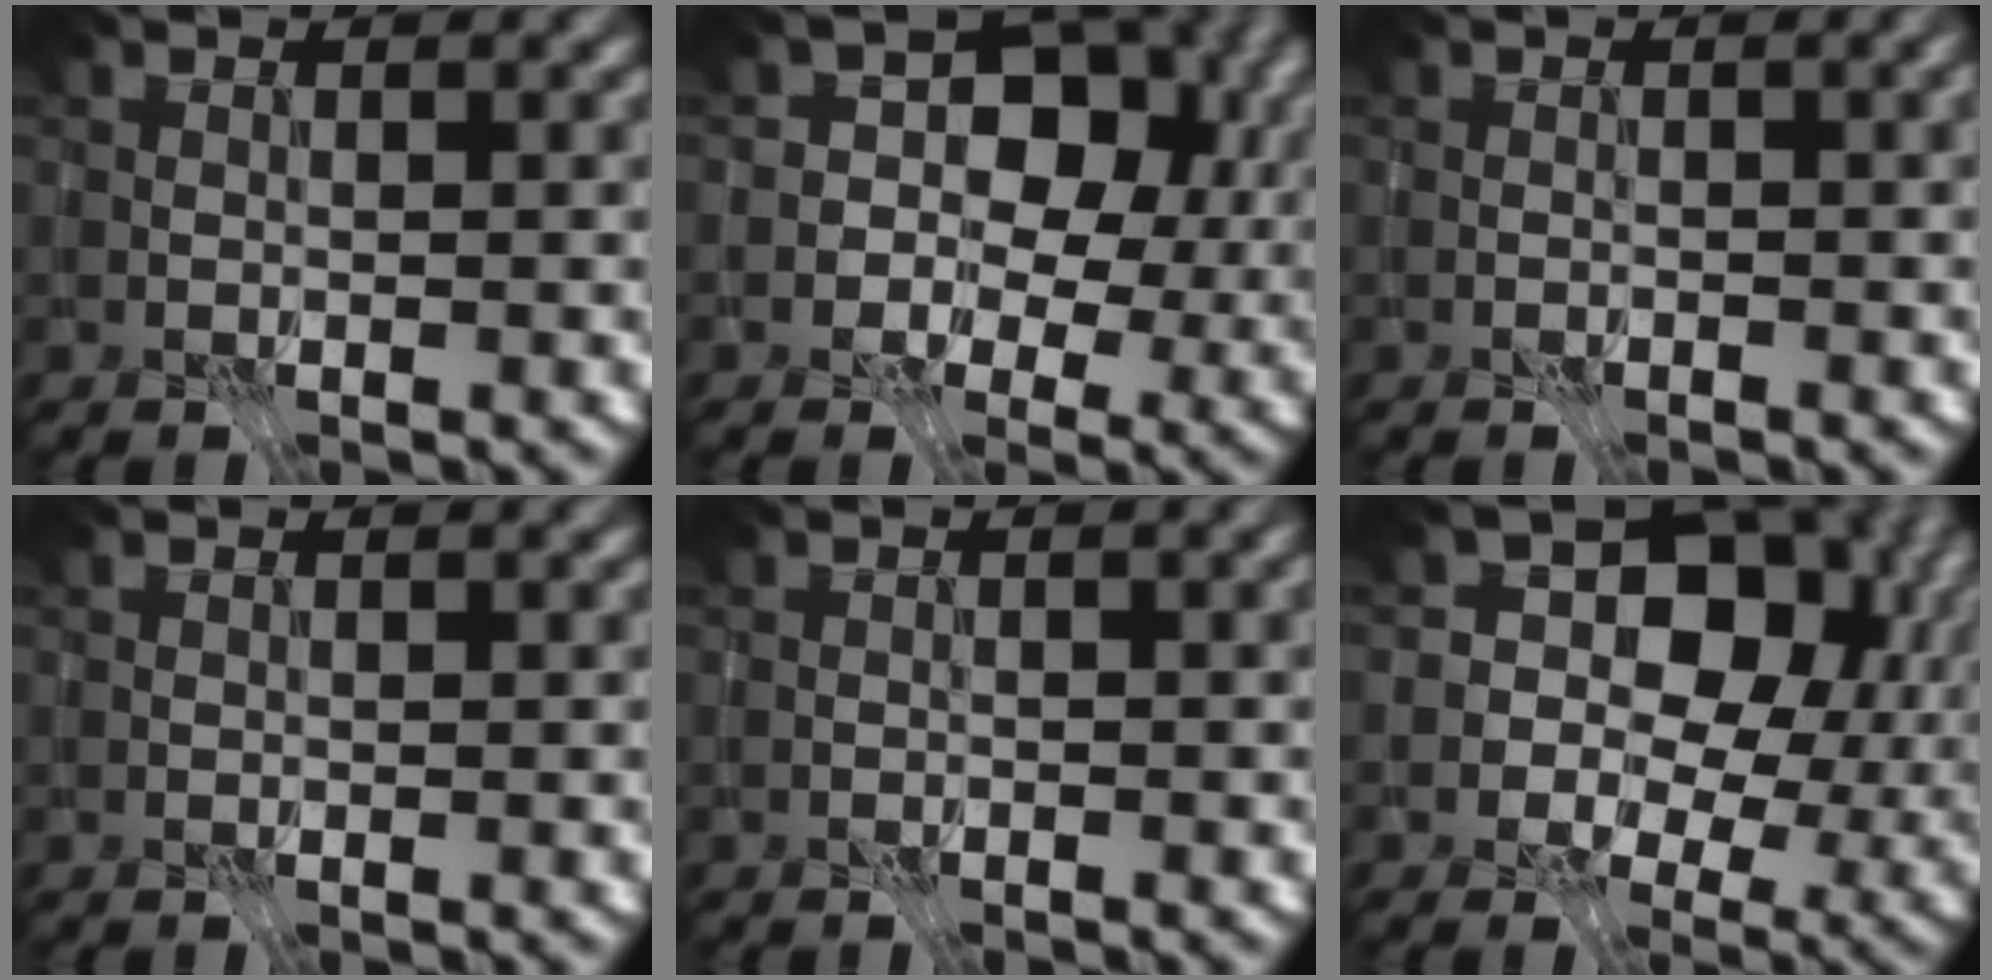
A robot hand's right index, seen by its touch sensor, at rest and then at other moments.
{"total": 12.6, "force": [2.3, 9.6, 7.8], "torque": [-0.061, 0.034, 0.002]}
{"total": 0.9, "force": [-0.5, 0.2, 0.7], "torque": [-0.012, 0.000, -0.011]}
{"total": 0.0}
{"total": 0.7, "force": [-0.5, 0.1, 0.4], "torque": [-0.006, 0.002, -0.009]}
{"total": 14.9, "force": [2.8, 11.2, 9.5], "torque": [-0.103, 0.037, 0.016]}